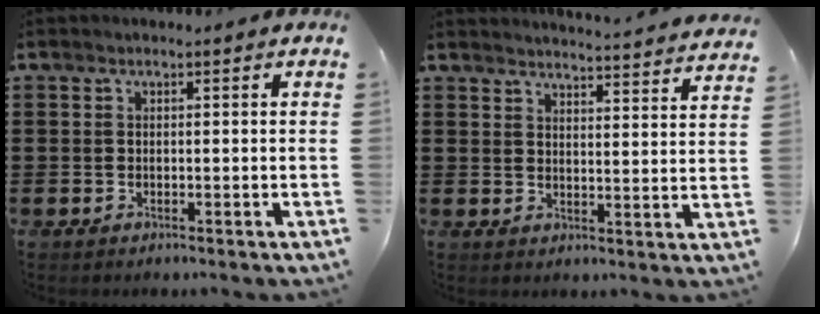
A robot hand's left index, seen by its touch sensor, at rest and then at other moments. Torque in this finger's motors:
{"motor_torque": [0.20, 0.50, 0.07, 0.04]}